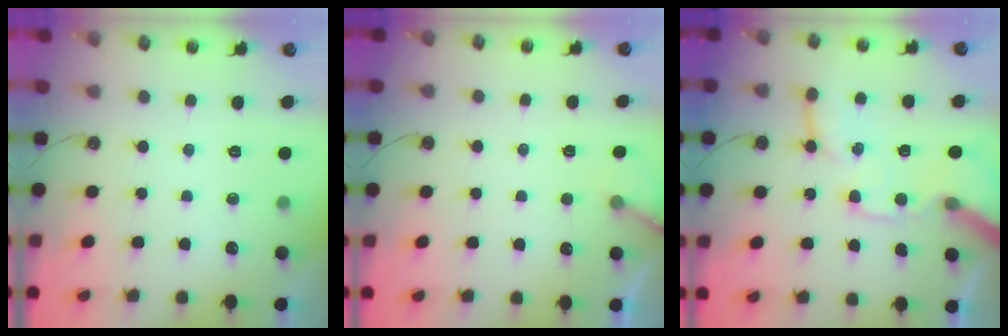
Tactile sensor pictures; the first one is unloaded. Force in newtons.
{"total": 4.8, "press": 4.8, "slide": 0.3}
{"total": 15.9, "press": 15.7, "slide": 2.6}